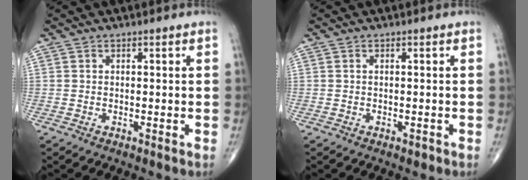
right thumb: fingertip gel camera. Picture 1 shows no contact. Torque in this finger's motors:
{"motor_torque": [0.14, 0.29, -0.10, -0.04, 0.09]}